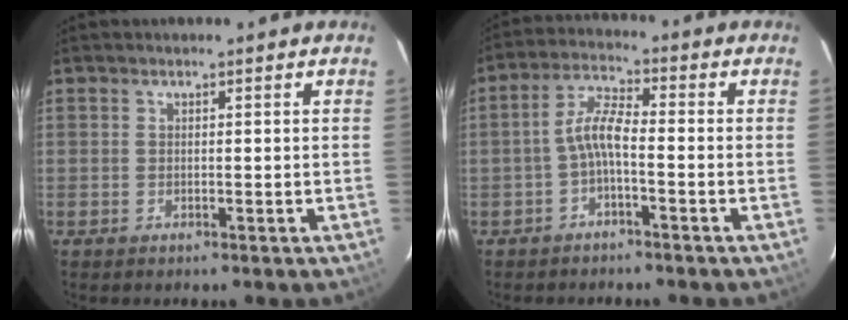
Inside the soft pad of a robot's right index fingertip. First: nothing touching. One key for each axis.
{"total": 4.7, "fx": -2.0, "fy": 1.0, "fz": 4.1, "tx": -0.094, "ty": 0.017, "tz": -0.040}